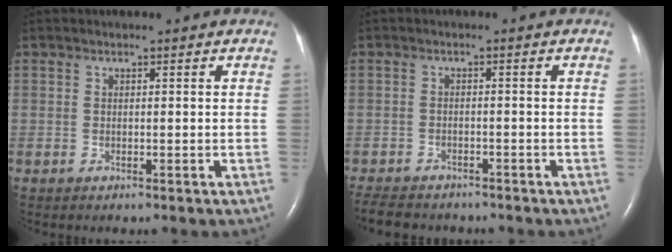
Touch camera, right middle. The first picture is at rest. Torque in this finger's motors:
{"motor_torque": [0.33, -0.37, 0.02, 0.02]}